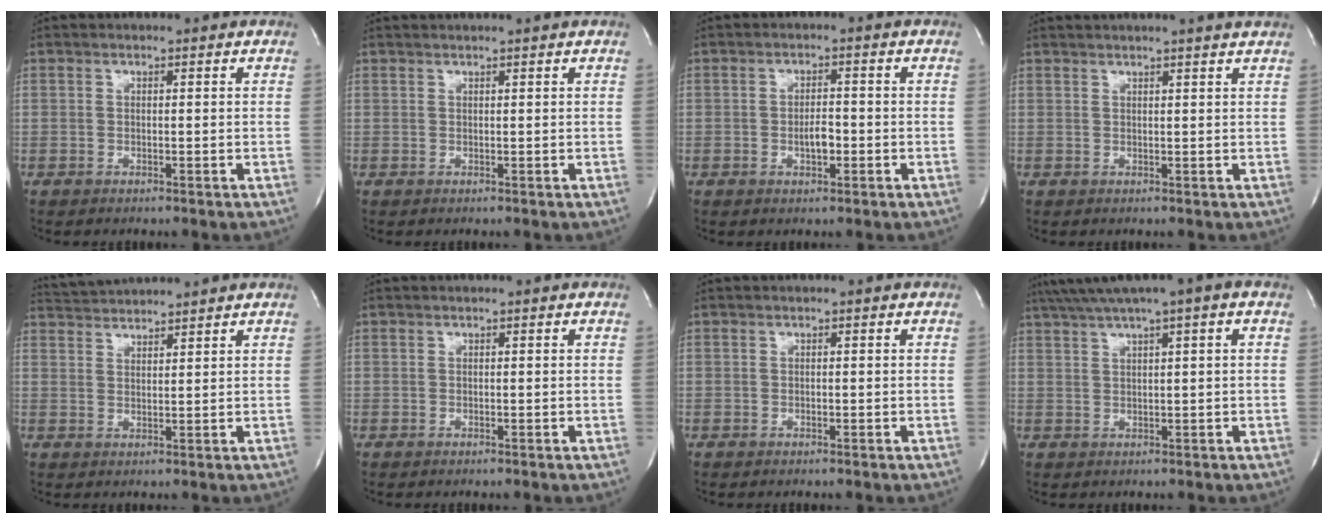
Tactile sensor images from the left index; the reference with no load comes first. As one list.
[{"total": 1.5, "force": [1.2, -0.7, 0.6], "torque": [-0.008, 0.006, 0.026]}, {"total": 2.8, "force": [-0.9, 1.1, 2.4], "torque": [-0.038, 0.000, -0.014]}, {"total": 6.2, "force": [5.5, -1.1, 2.7], "torque": [-0.032, 0.016, 0.054]}, {"total": 5.0, "force": [4.9, -1.0, 0.6], "torque": [-0.017, 0.018, 0.088]}, {"total": 0.0}, {"total": 0.0}, {"total": 7.4, "force": [4.6, -0.1, 5.8], "torque": [-0.104, 0.033, 0.073]}]